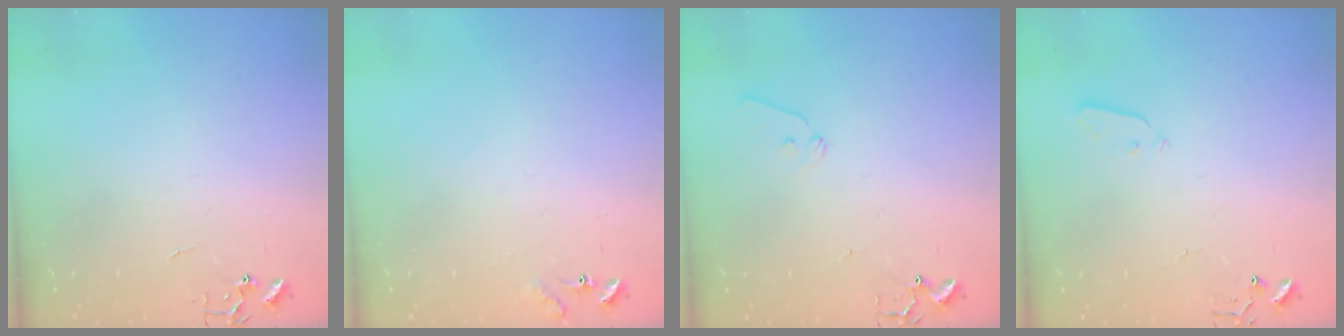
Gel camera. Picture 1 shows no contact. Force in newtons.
{"total": 7.7, "press": 7.6, "slide": 0.6}
{"total": 7.0, "press": 6.9, "slide": 0.8}
{"total": 3.0, "press": 3.0, "slide": 0.3}